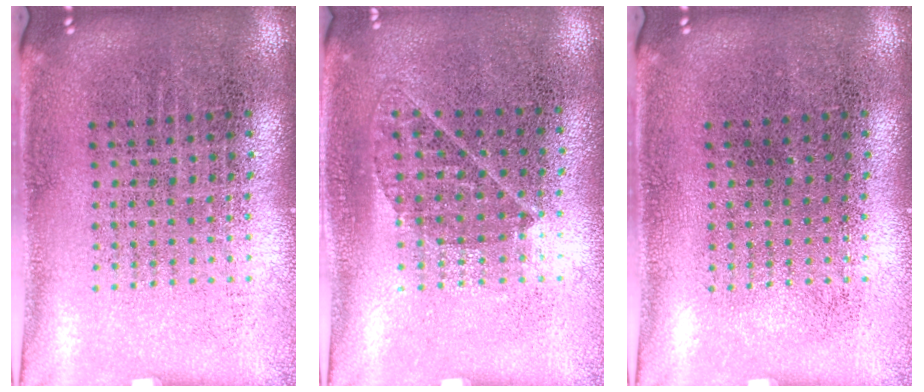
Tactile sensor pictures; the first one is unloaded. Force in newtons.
{"total": 0.8, "press": 0.6, "slide": 0.4}
{"total": 0.0}